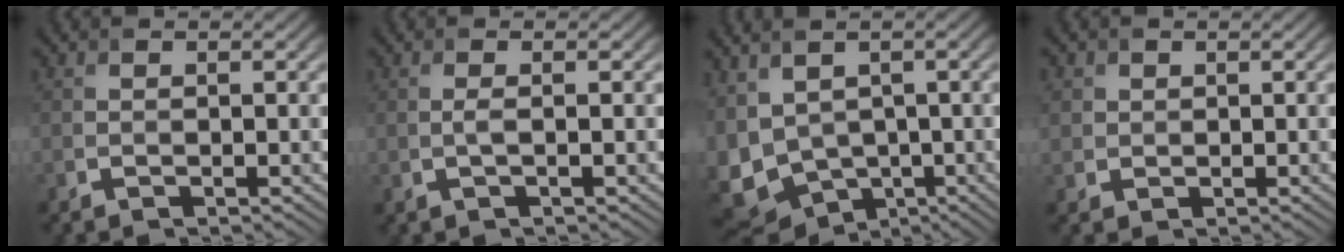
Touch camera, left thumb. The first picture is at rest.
{"total": 1.2, "force": [0.0, 0.2, 1.2], "torque": [-0.028, 0.001, -0.002]}
{"total": 9.5, "force": [-2.1, 6.5, 6.6], "torque": [-0.177, -0.031, -0.030]}
{"total": 1.9, "force": [0.6, 1.8, 0.3], "torque": [-0.008, -0.005, 0.013]}